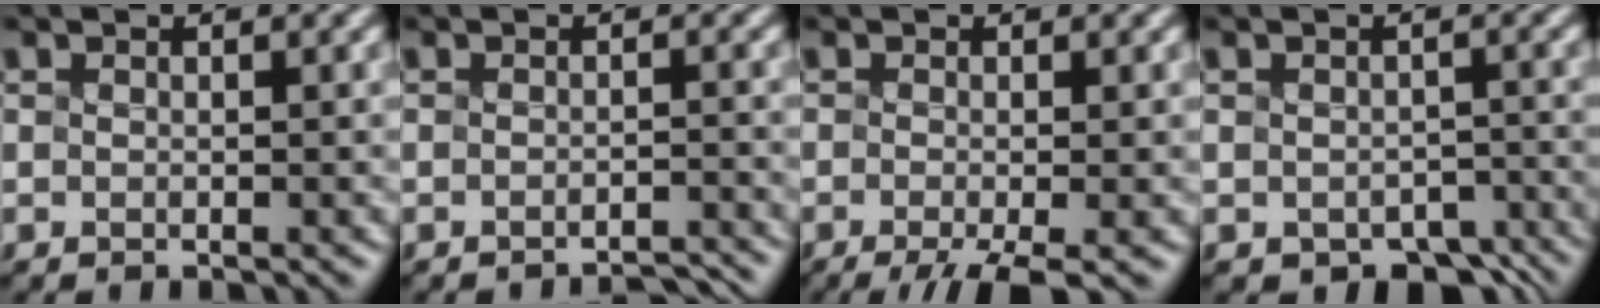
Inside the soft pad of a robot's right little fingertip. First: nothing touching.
{"total": 2.4, "force": [-2.3, 0.2, 0.6], "torque": [0.004, 0.005, -0.032]}
{"total": 4.3, "force": [-2.4, 0.9, 3.4], "torque": [-0.054, -0.008, -0.044]}
{"total": 4.0, "force": [-2.6, 2.2, 2.1], "torque": [-0.021, -0.012, -0.032]}